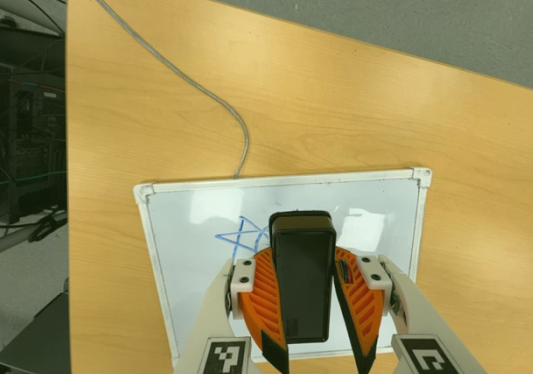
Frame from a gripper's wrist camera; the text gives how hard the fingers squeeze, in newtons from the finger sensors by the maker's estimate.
{"total": 11.7, "left": 10.3, "right": 13.2}